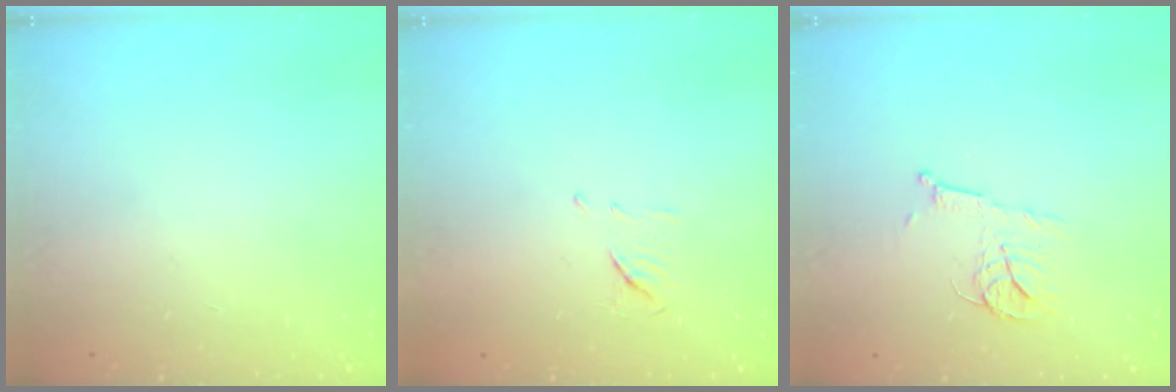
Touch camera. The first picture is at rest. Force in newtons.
{"total": 6.4, "press": 6.4, "slide": 0.4}
{"total": 8.0, "press": 8.0, "slide": 0.3}